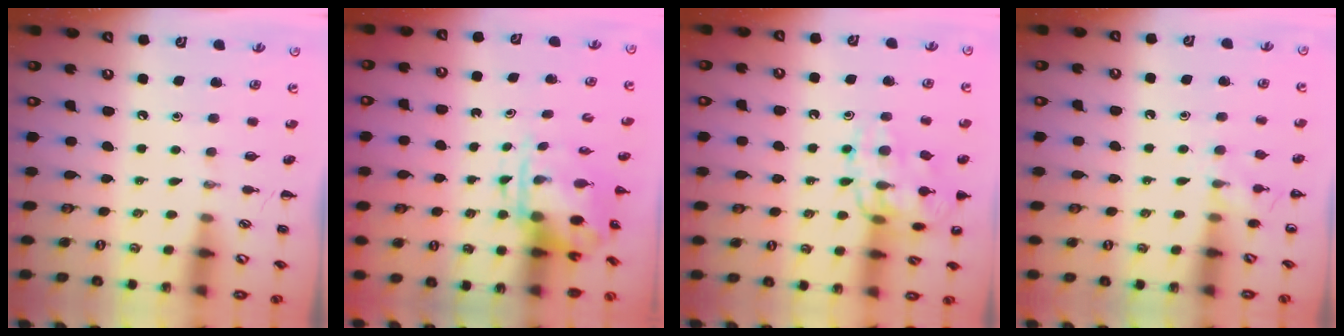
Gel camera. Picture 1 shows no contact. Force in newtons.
{"total": 4.0, "press": 3.8, "slide": 1.1}
{"total": 15.1, "press": 15.0, "slide": 1.6}
{"total": 6.5, "press": 6.2, "slide": 2.0}